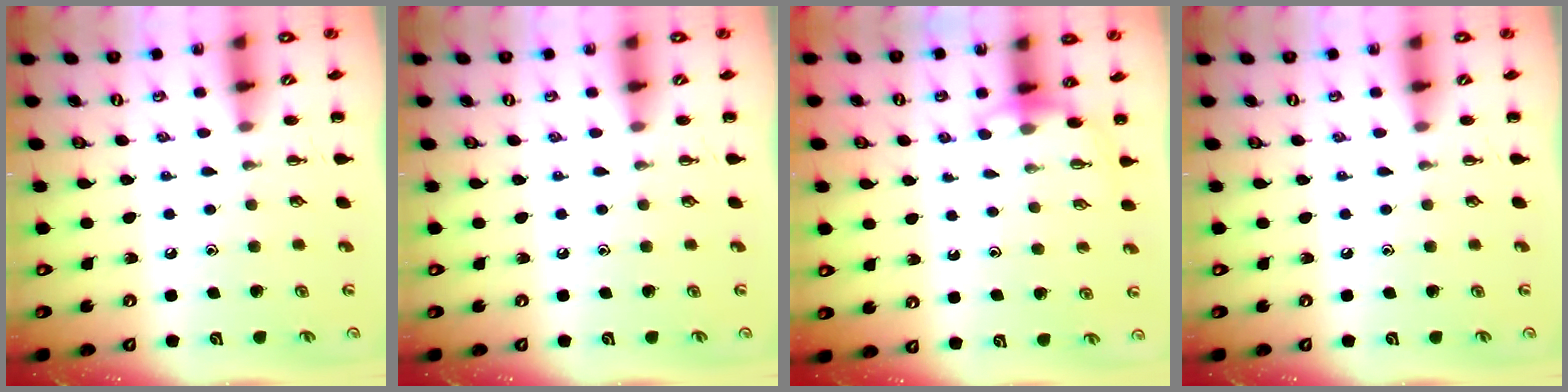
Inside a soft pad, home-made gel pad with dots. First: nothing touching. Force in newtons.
{"total": 0.0}
{"total": 4.0, "press": 3.9, "slide": 1.1}
{"total": 0.0}